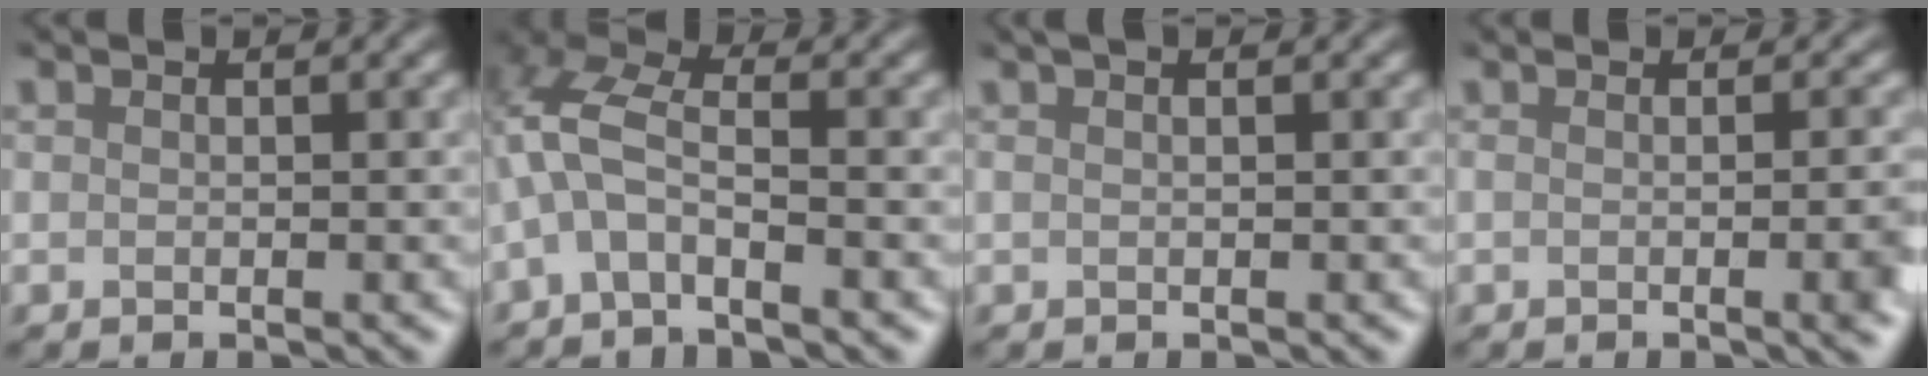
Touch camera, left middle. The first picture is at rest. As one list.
[{"total": 3.8, "force": [-1.9, 1.2, 3.0], "torque": [-0.099, 0.015, -0.034]}, {"total": 2.4, "force": [1.1, 1.1, 1.8], "torque": [-0.004, 0.022, -0.003]}, {"total": 4.6, "force": [-0.8, 1.5, 4.2], "torque": [-0.022, 0.005, -0.004]}]